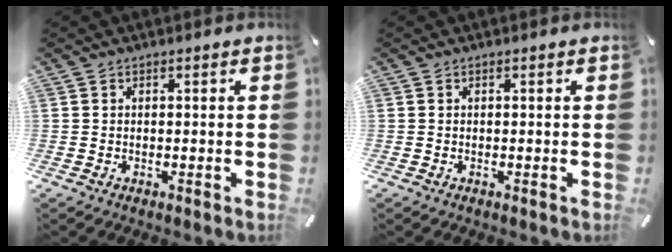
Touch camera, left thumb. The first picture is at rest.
{"total": 0.0}